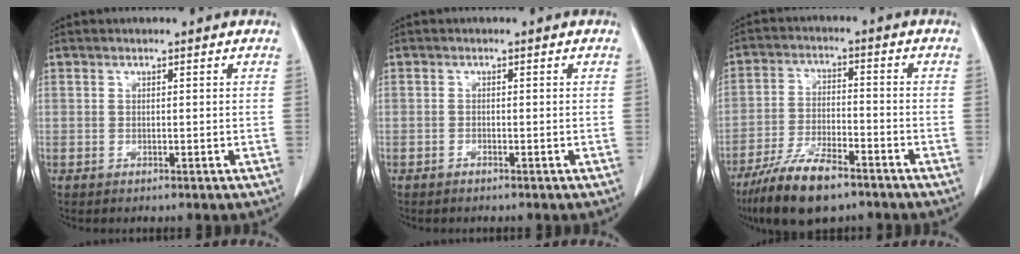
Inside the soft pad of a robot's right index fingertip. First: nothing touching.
{"total": 0.5, "force": [-0.5, 0.1, 0.1], "torque": [-0.007, -0.001, -0.009]}
{"total": 11.6, "force": [-8.4, 3.0, 7.4], "torque": [-0.141, -0.019, -0.149]}